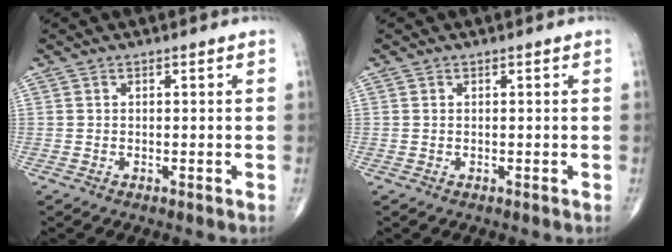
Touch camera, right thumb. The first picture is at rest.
{"total": 0.0}